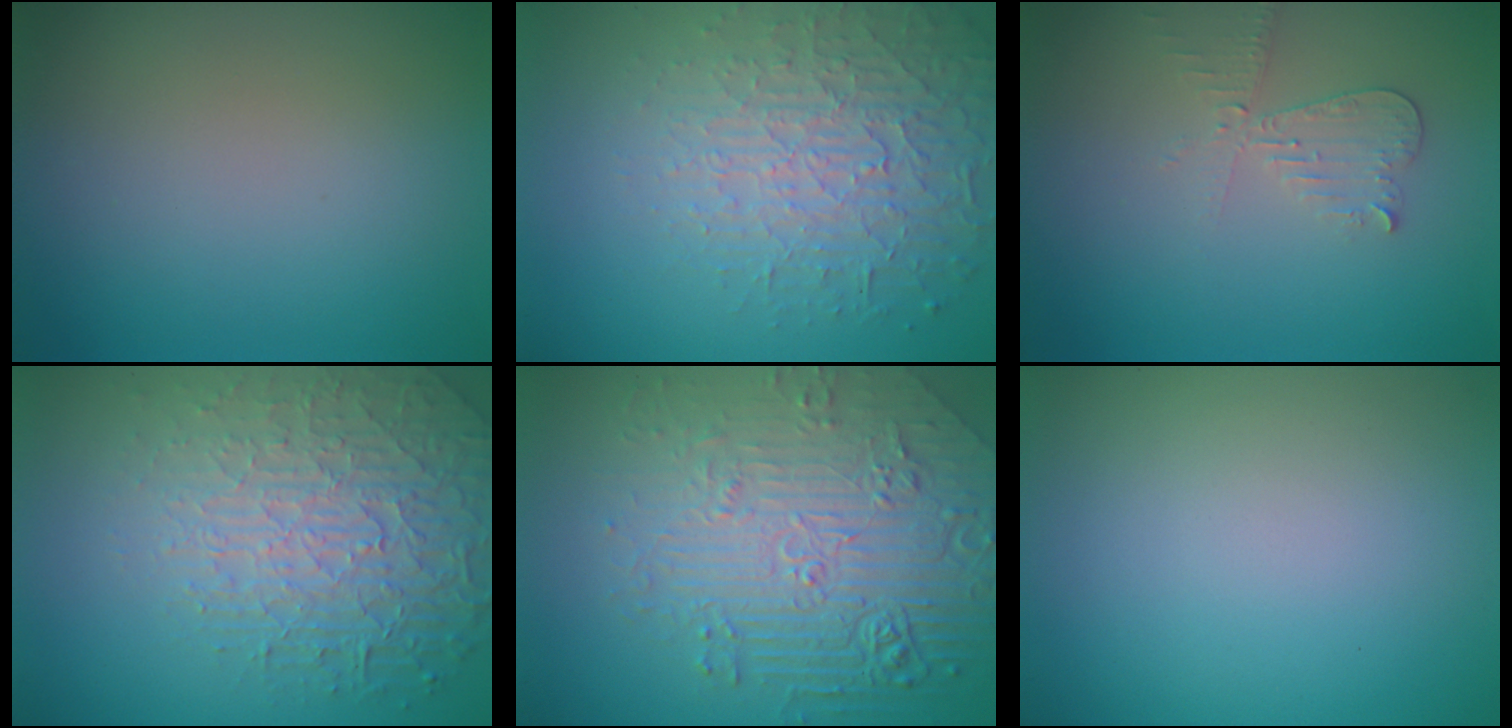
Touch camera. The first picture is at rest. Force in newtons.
{"total": 5.1, "press": 4.3, "slide": 2.6}
{"total": 2.4, "press": 2.3, "slide": 0.5}
{"total": 7.4, "press": 5.3, "slide": 5.1}
{"total": 8.8, "press": 6.1, "slide": 6.3}
{"total": 0.0}